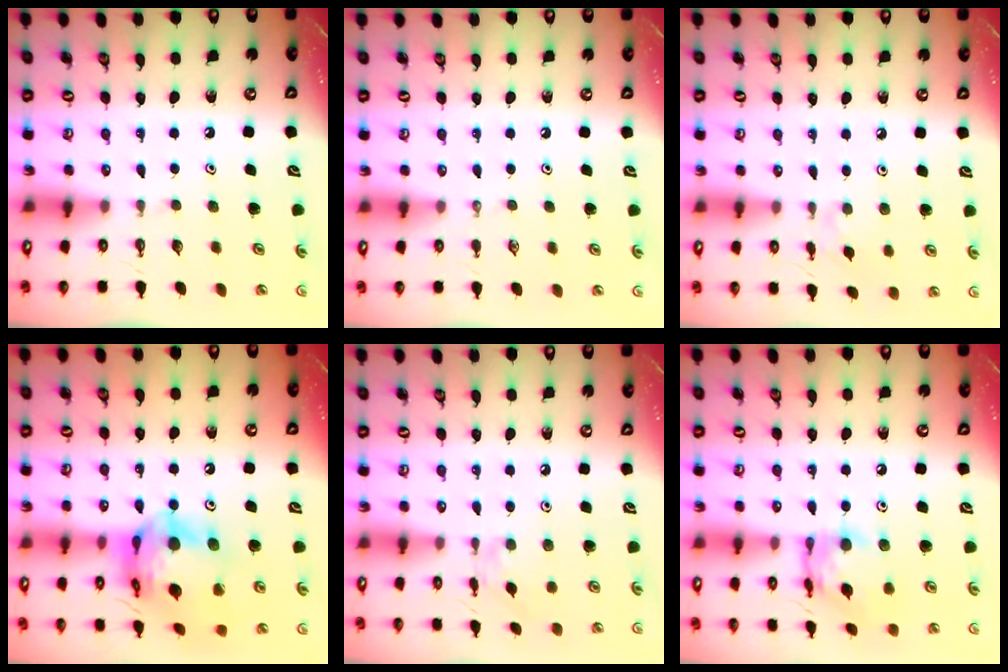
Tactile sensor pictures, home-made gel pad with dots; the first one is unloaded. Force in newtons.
{"total": 0.0}
{"total": 1.9, "press": 1.9, "slide": 0.4}
{"total": 19.7, "press": 19.6, "slide": 2.1}
{"total": 1.4, "press": 1.3, "slide": 0.2}
{"total": 13.1, "press": 13.0, "slide": 1.0}